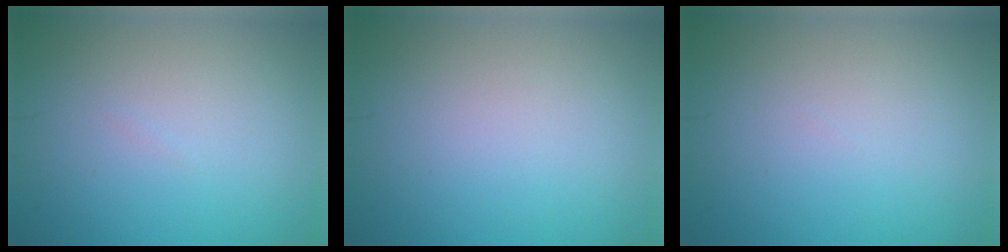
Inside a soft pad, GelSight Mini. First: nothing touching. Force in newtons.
{"total": 0.0}
{"total": 0.0}